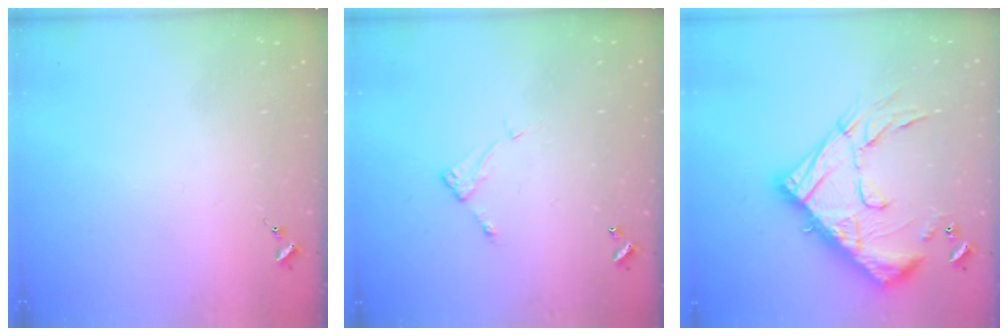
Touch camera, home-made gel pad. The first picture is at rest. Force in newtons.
{"total": 5.0, "press": 5.0, "slide": 0.2}
{"total": 24.5, "press": 24.4, "slide": 2.2}